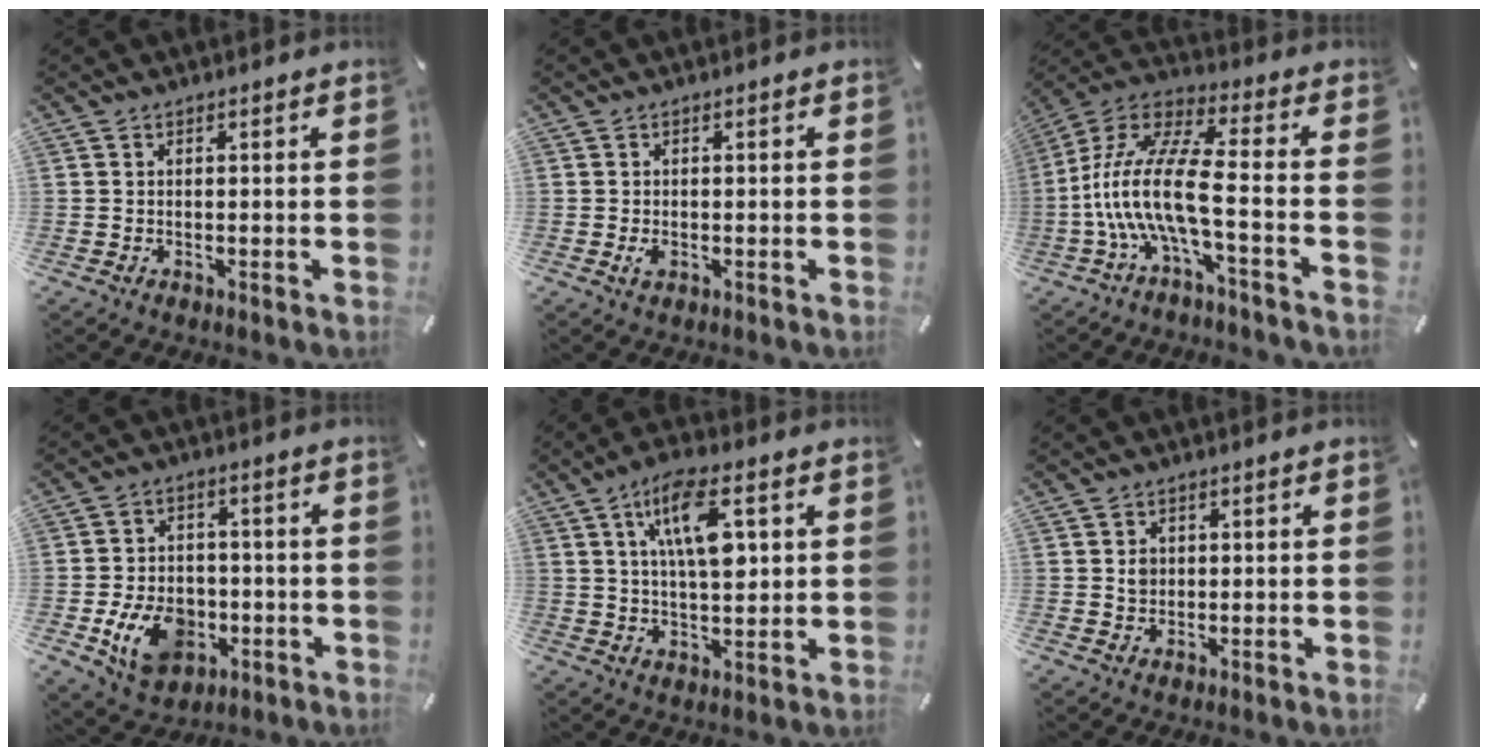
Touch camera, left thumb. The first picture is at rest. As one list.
[{"total": 1.5, "force": [-0.5, 0.8, 1.2], "torque": [-0.029, -0.003, -0.010]}, {"total": 16.5, "force": [-3.5, 4.1, 15.5], "torque": [-0.336, -0.010, -0.073]}, {"total": 12.0, "force": [-3.8, 8.8, 7.3], "torque": [-0.145, 0.011, -0.064]}, {"total": 12.4, "force": [4.3, 5.3, 10.4], "torque": [-0.179, -0.005, 0.069]}, {"total": 2.2, "force": [0.3, 2.1, 0.6], "torque": [0.001, 0.000, 0.001]}]